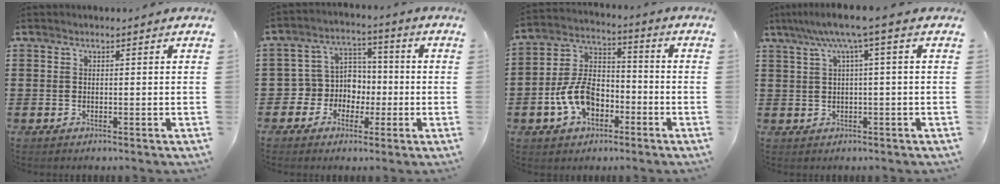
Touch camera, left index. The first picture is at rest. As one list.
[{"total": 6.5, "force": [-1.2, 6.2, 1.5], "torque": [-0.063, 0.004, -0.025]}, {"total": 9.5, "force": [-3.8, 6.1, 6.3], "torque": [-0.156, 0.013, -0.076]}, {"total": 5.6, "force": [1.8, -0.2, 5.3], "torque": [-0.104, 0.003, 0.027]}]